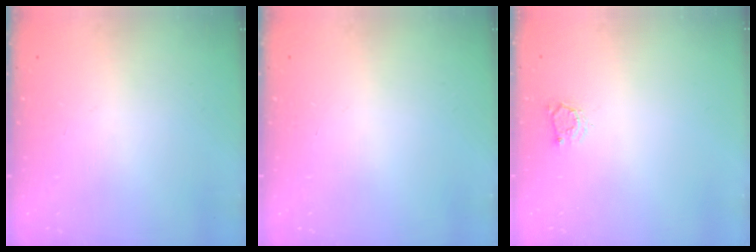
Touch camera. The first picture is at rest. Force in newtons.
{"total": 0.0}
{"total": 2.9, "press": 2.9, "slide": 0.4}